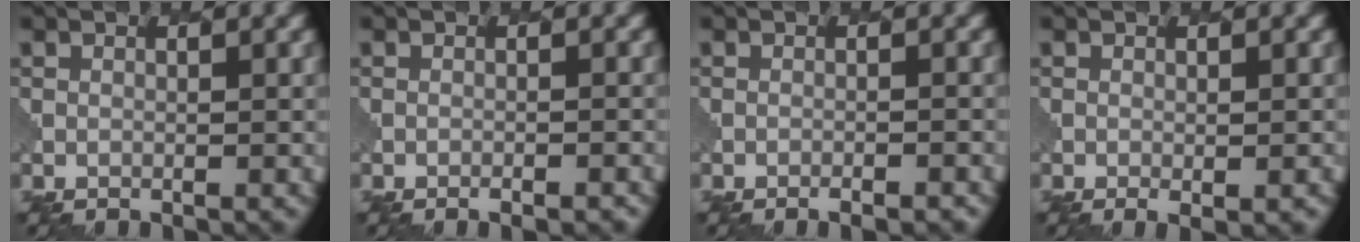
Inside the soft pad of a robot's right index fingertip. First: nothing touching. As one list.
[{"total": 1.7, "force": [-1.2, 0.7, 1.1], "torque": [-0.004, 0.009, -0.014]}, {"total": 2.0, "force": [-1.5, 0.7, 1.1], "torque": [-0.001, 0.013, -0.024]}, {"total": 1.8, "force": [-0.5, 0.4, 1.7], "torque": [-0.024, -0.007, -0.003]}]